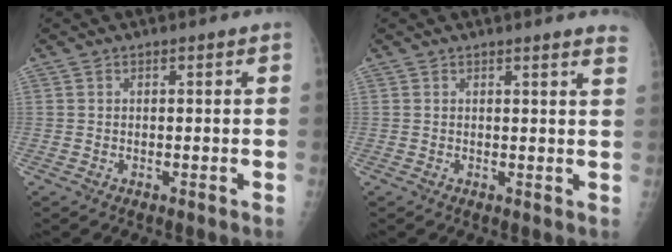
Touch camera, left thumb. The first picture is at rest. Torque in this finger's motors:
{"motor_torque": [-0.13, -0.29, -0.21, -0.45, 0.07]}